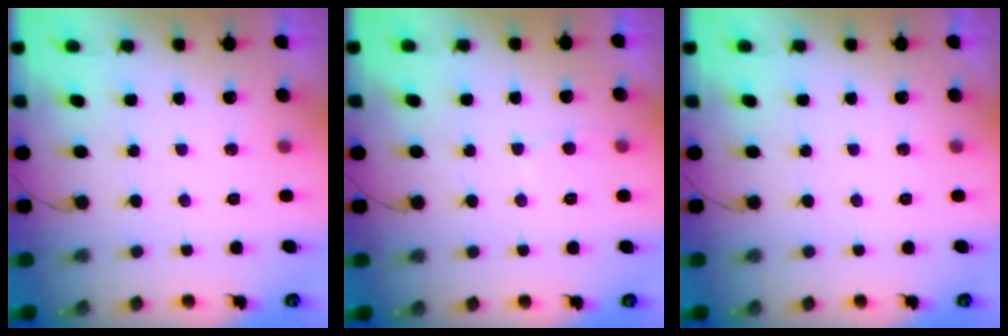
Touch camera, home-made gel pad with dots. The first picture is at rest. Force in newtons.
{"total": 2.7, "press": 2.7, "slide": 0.3}
{"total": 0.0}